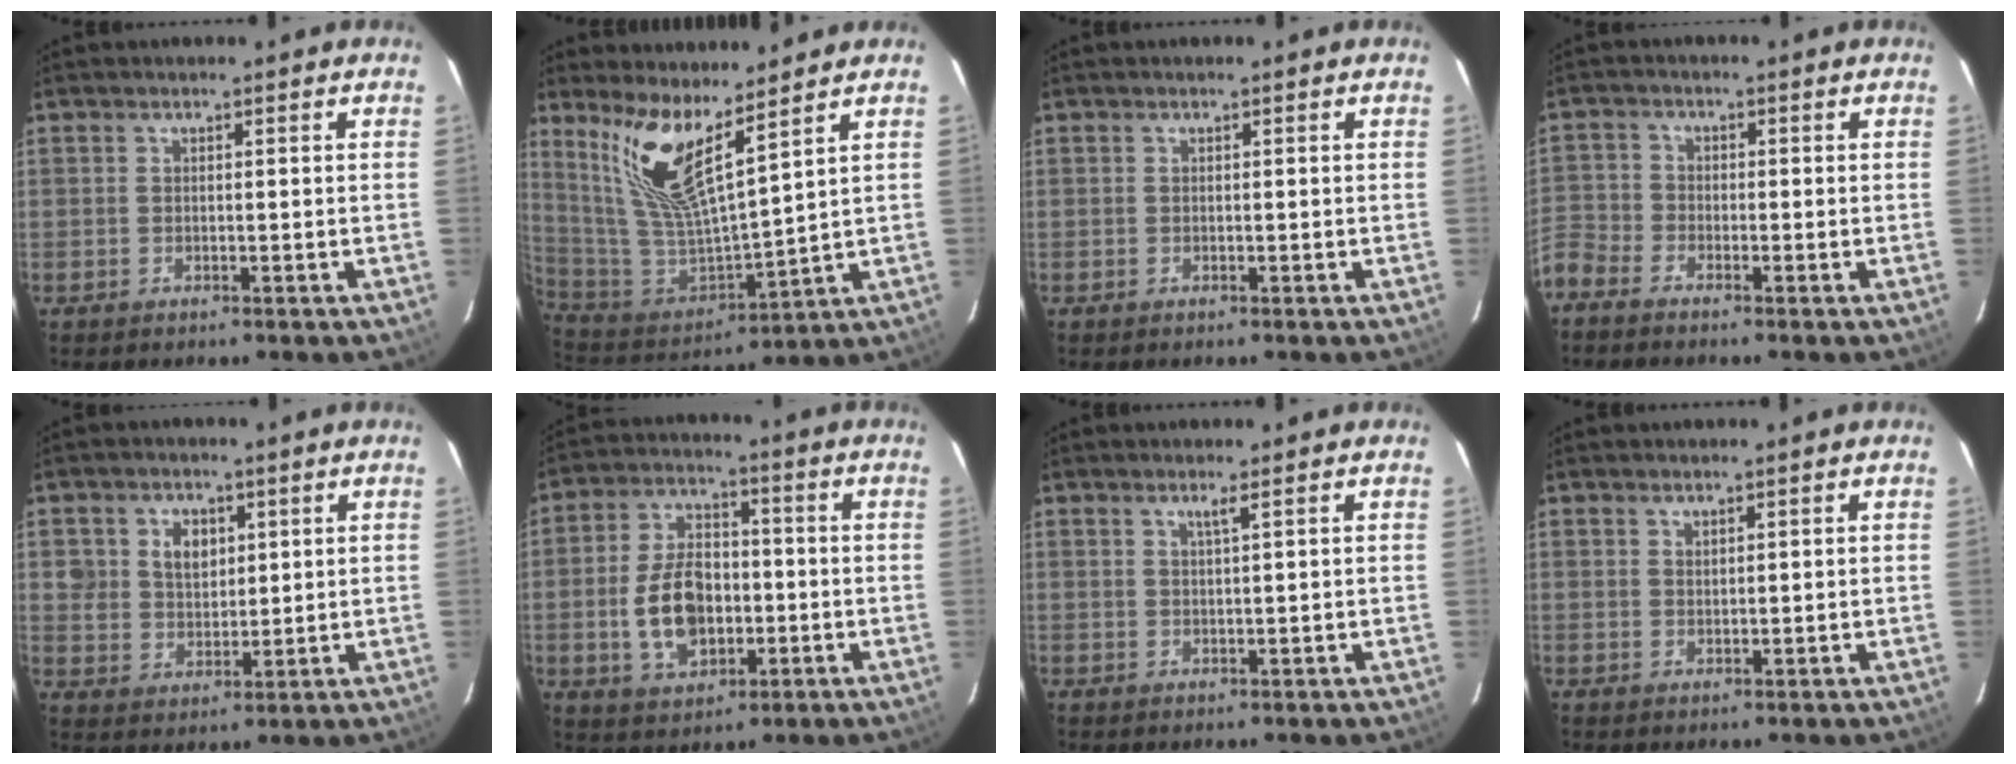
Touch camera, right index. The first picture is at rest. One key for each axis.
{"total": 14.0, "fx": 9.5, "fy": 2.7, "fz": 9.9, "tx": -0.192, "ty": -0.010, "tz": 0.202}
{"total": 0.0}
{"total": 4.9, "fx": -3.6, "fy": 3.2, "fz": 0.8, "tx": -0.030, "ty": -0.002, "tz": -0.092}
{"total": 6.7, "fx": 2.3, "fy": 5.6, "fz": 3.0, "tx": -0.058, "ty": 0.013, "tz": 0.047}
{"total": 12.1, "fx": -2.2, "fy": 7.6, "fz": 9.2, "tx": -0.187, "ty": 0.014, "tz": -0.027}
{"total": 1.4, "fx": 0.9, "fy": -0.4, "fz": 1.1, "tx": -0.017, "ty": -0.002, "tz": 0.015}
{"total": 1.1, "fx": 1.0, "fy": 0.4, "fz": 0.3, "tx": -0.004, "ty": 0.001, "tz": 0.018}